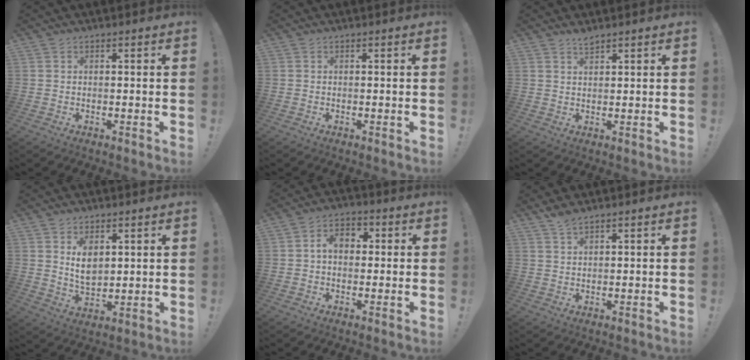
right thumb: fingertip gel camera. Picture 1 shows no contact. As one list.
[{"total": 0.0}, {"total": 2.3, "force": [2.2, 0.3, 0.8], "torque": [-0.002, -0.016, 0.036]}, {"total": 6.8, "force": [3.1, 4.2, 4.3], "torque": [-0.062, -0.021, 0.052]}, {"total": 6.8, "force": [1.0, 4.7, 4.8], "torque": [-0.077, 0.011, 0.017]}, {"total": 2.9, "force": [2.4, 0.6, 1.5], "torque": [-0.026, -0.012, 0.041]}]